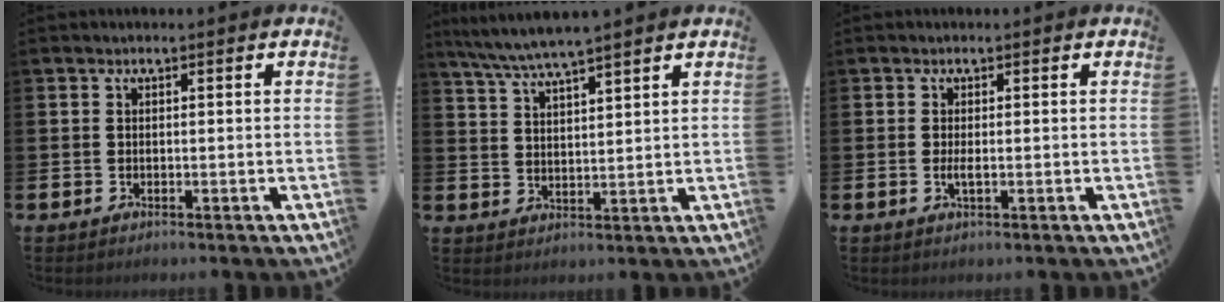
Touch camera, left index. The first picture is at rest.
{"total": 5.6, "force": [5.3, -0.2, 1.8], "torque": [-0.057, -0.024, 0.095]}
{"total": 1.3, "force": [-0.2, 0.3, 1.2], "torque": [-0.021, -0.001, -0.005]}